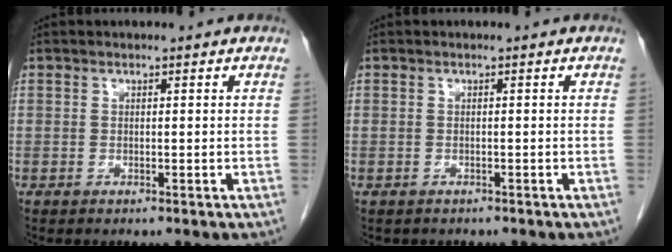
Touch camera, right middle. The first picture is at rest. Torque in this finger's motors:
{"motor_torque": [0.49, -0.42, 0.02, 0.02]}